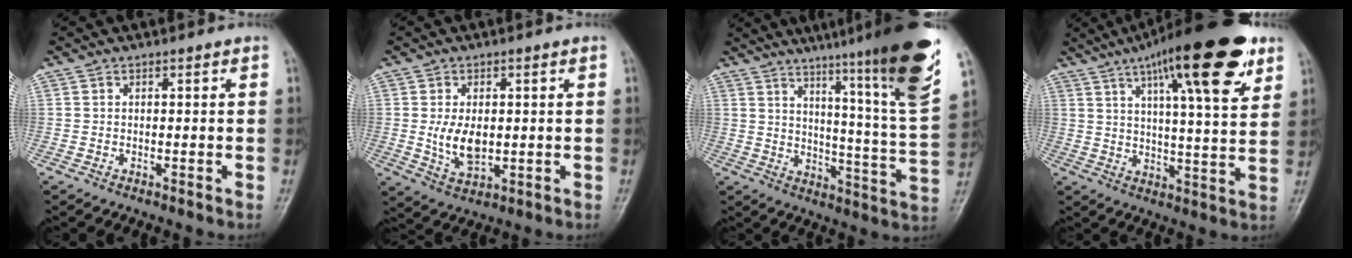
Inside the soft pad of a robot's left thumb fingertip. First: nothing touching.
{"total": 6.7, "force": [0.1, 4.0, 5.4], "torque": [-0.092, -0.009, 0.012]}
{"total": 24.4, "force": [16.8, 0.6, 17.7], "torque": [-0.232, -0.103, 0.232]}
{"total": 21.5, "force": [11.5, 5.4, 17.4], "torque": [-0.247, -0.024, 0.170]}